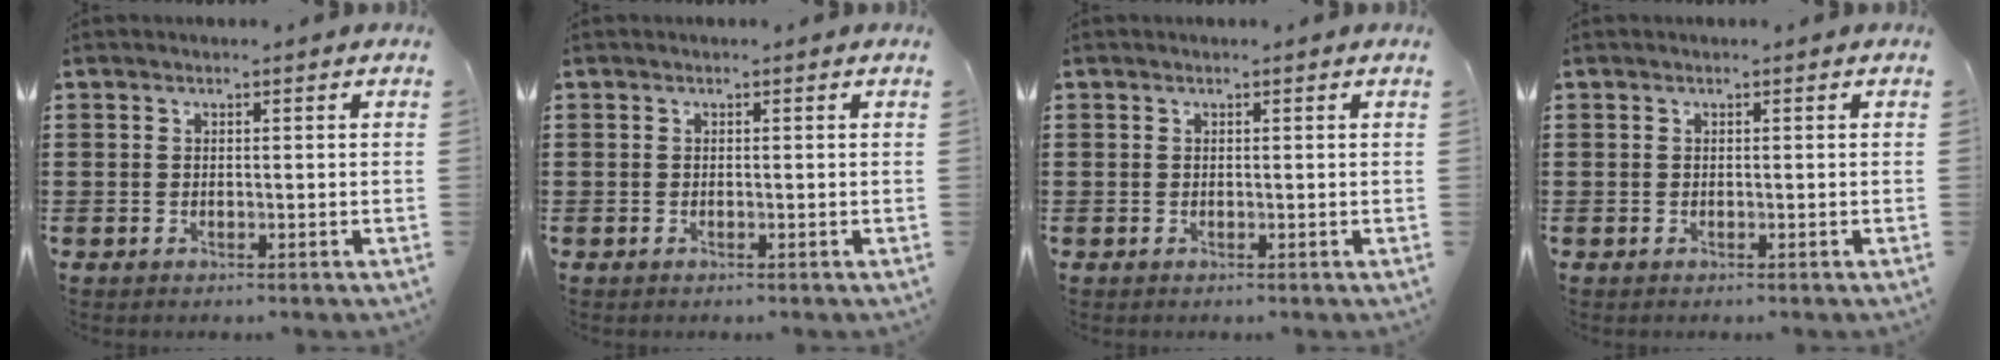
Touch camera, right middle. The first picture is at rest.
{"total": 0.0}
{"total": 0.0}
{"total": 0.0}